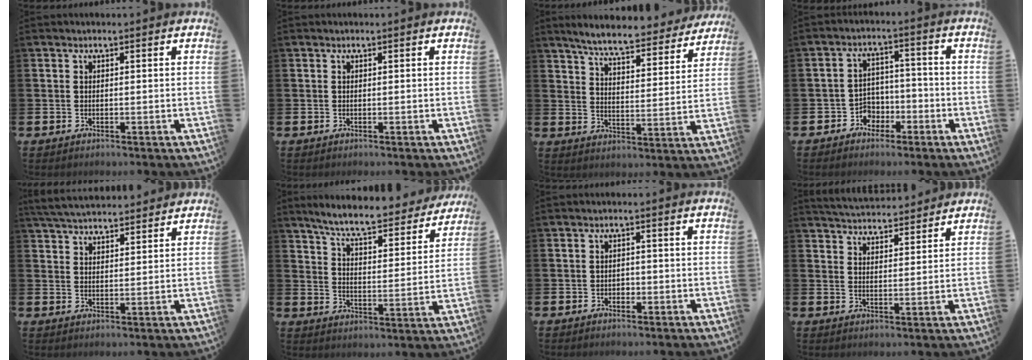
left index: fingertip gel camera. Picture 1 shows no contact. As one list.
[{"total": 0.0}, {"total": 7.0, "force": [6.5, 0.6, 2.4], "torque": [-0.068, -0.042, 0.110]}, {"total": 3.8, "force": [-2.2, 3.1, 0.5], "torque": [-0.023, 0.005, -0.051]}, {"total": 4.8, "force": [4.7, 0.7, 0.8], "torque": [-0.035, -0.018, 0.087]}, {"total": 7.6, "force": [7.0, 0.8, 2.8], "torque": [-0.080, -0.048, 0.117]}, {"total": 1.3, "force": [-0.6, 1.1, 0.3], "torque": [-0.003, 0.000, -0.016]}, {"total": 4.8, "force": [4.8, 0.6, 0.0], "torque": [-0.016, -0.028, 0.087]}]